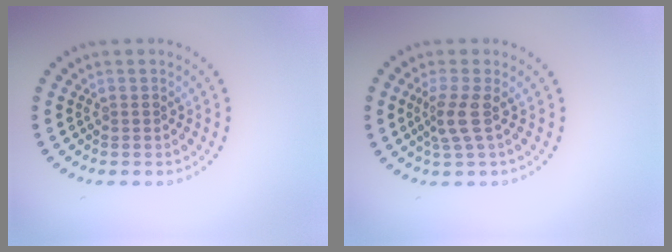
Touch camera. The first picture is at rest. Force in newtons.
{"total": 2.3, "press": 1.6, "slide": 1.6}